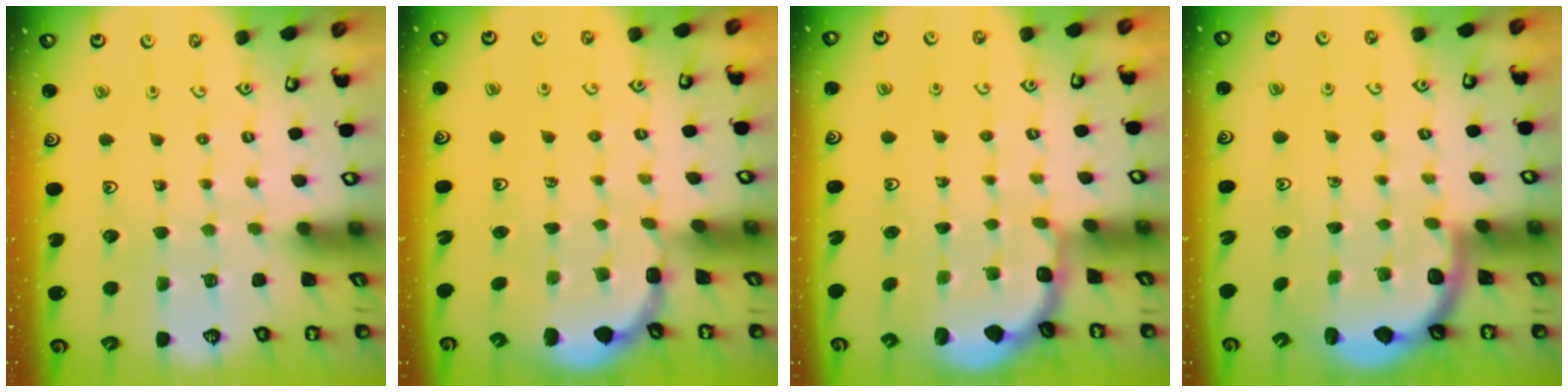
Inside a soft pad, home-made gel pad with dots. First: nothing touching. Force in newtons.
{"total": 1.8, "press": 1.7, "slide": 0.7}
{"total": 2.0, "press": 1.8, "slide": 0.8}
{"total": 2.5, "press": 2.4, "slide": 0.7}